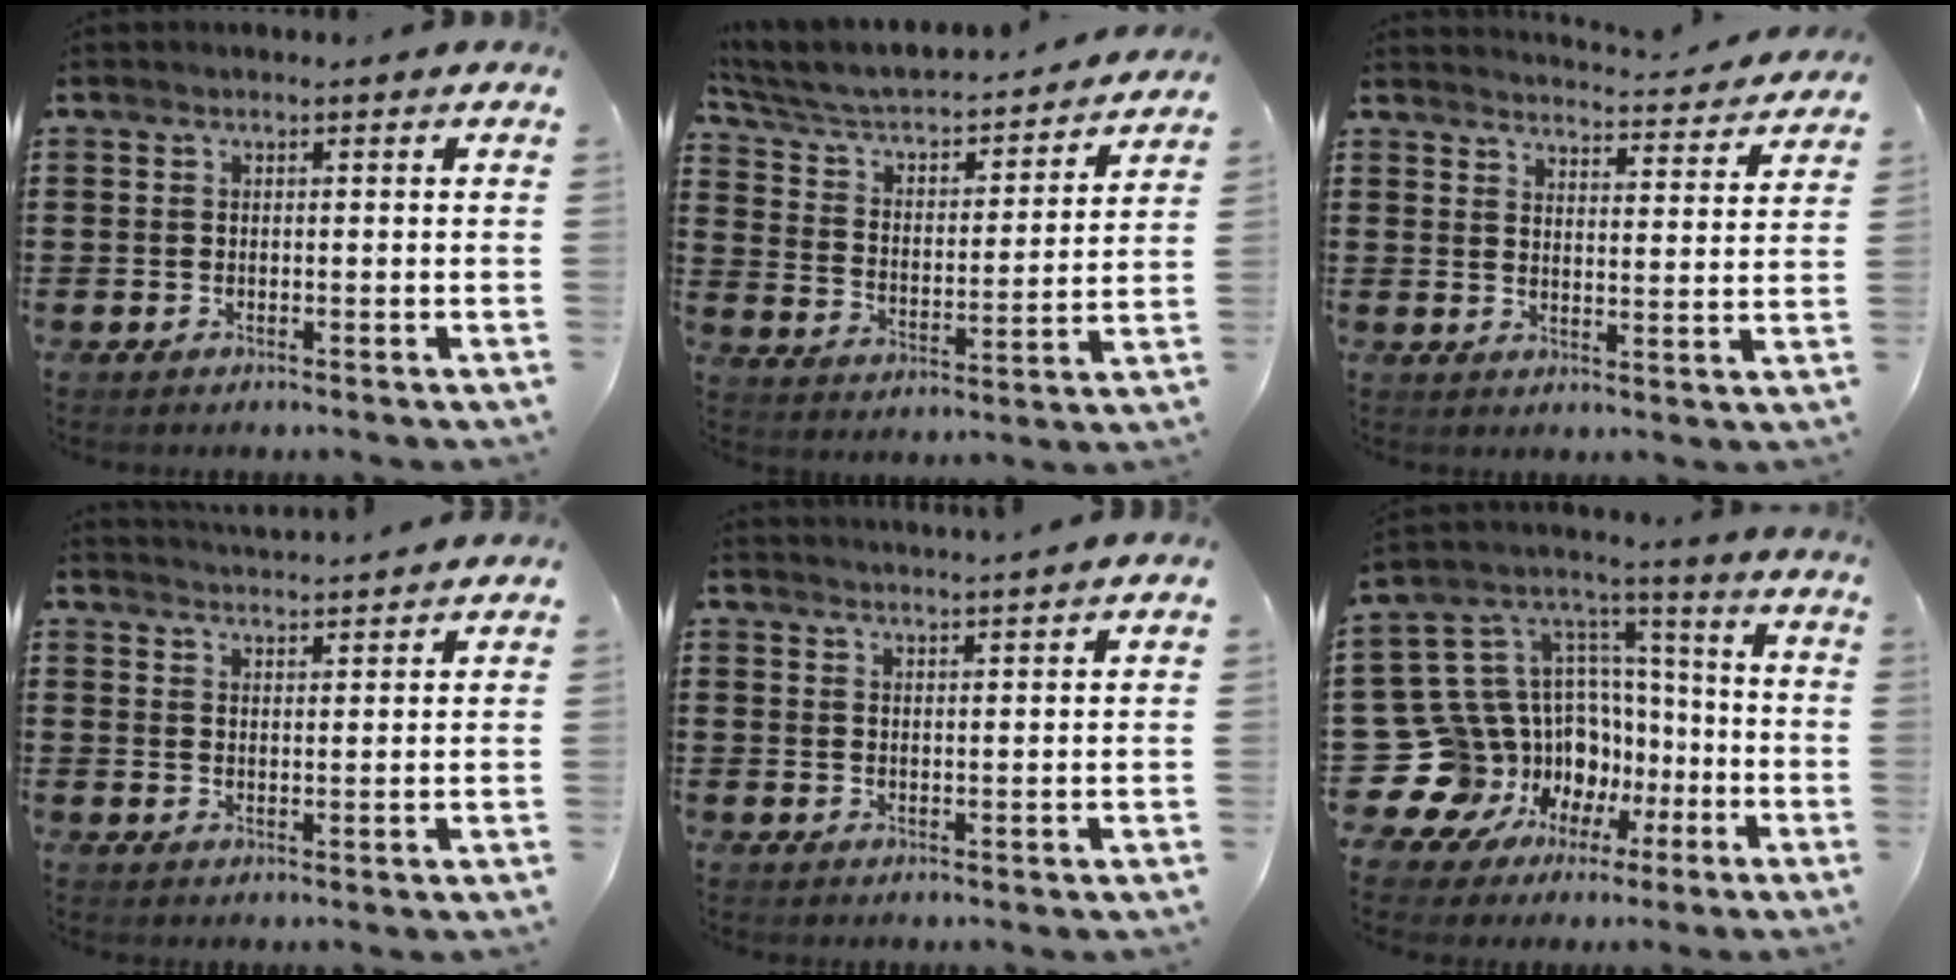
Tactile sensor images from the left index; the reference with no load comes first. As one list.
[{"total": 4.4, "force": [3.9, 1.3, 1.6], "torque": [-0.054, -0.038, 0.056]}, {"total": 3.8, "force": [3.8, -0.5, 0.2], "torque": [-0.014, -0.035, 0.062]}, {"total": 3.2, "force": [3.1, -0.5, -0.2], "torque": [-0.005, -0.019, 0.057]}, {"total": 2.5, "force": [2.4, -0.7, 0.0], "torque": [-0.006, -0.011, 0.045]}, {"total": 14.3, "force": [-3.3, 13.6, 2.9], "torque": [-0.121, -0.033, -0.012]}]